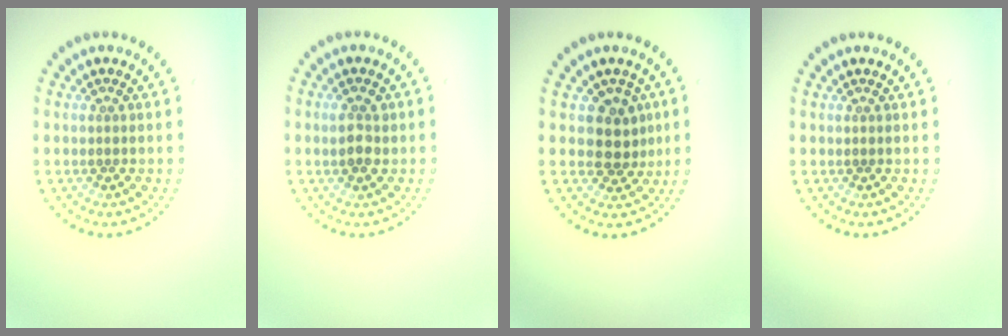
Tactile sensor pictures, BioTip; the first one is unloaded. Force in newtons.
{"total": 1.9, "press": 1.8, "slide": 0.5}
{"total": 2.9, "press": 2.5, "slide": 1.5}
{"total": 0.0}